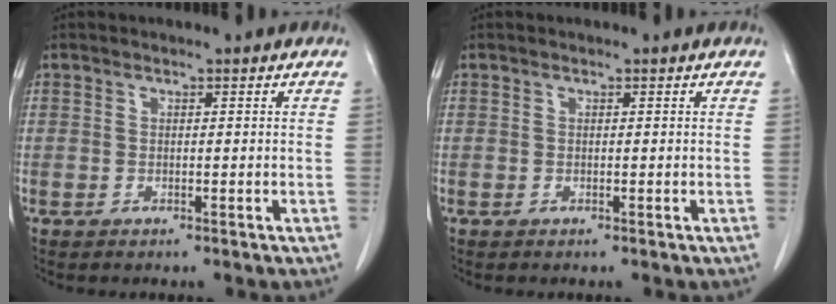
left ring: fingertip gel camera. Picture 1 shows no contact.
{"total": 0.0}